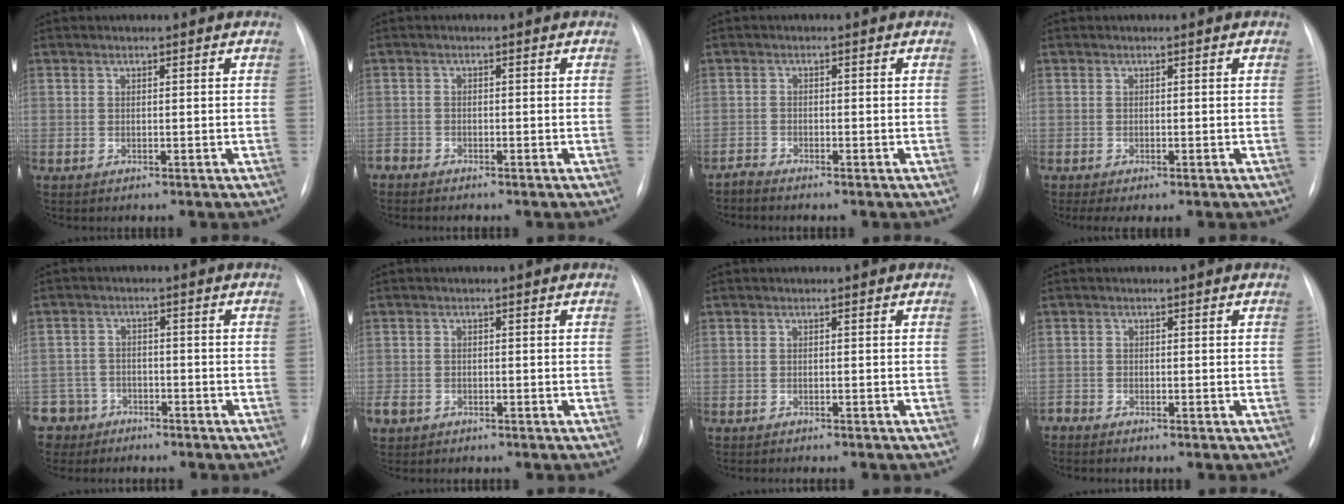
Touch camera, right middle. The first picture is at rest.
{"total": 1.6, "force": [-1.6, 0.3, -0.1], "torque": [0.001, -0.005, -0.029]}
{"total": 1.3, "force": [-1.3, -0.3, -0.2], "torque": [0.004, -0.009, -0.026]}
{"total": 2.8, "force": [-1.9, 0.7, 1.9], "torque": [-0.030, -0.011, -0.025]}
{"total": 6.7, "force": [-5.1, 4.4, -0.4], "torque": [-0.003, 0.000, -0.091]}
{"total": 3.5, "force": [-2.4, 2.3, 0.9], "torque": [-0.021, -0.001, -0.040]}
{"total": 4.9, "force": [-4.3, 0.7, 2.2], "torque": [-0.026, -0.008, -0.049]}
{"total": 1.3, "force": [-1.3, -0.1, -0.1], "torque": [0.000, -0.006, -0.023]}